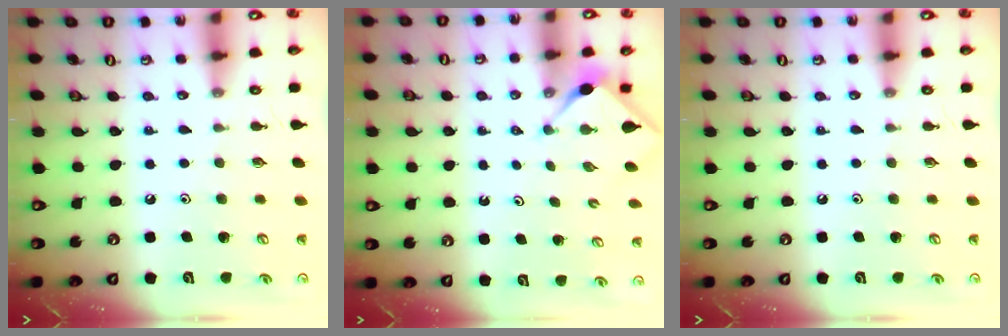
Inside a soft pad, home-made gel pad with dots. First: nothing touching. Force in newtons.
{"total": 2.8, "press": 2.8, "slide": 0.5}
{"total": 0.0}